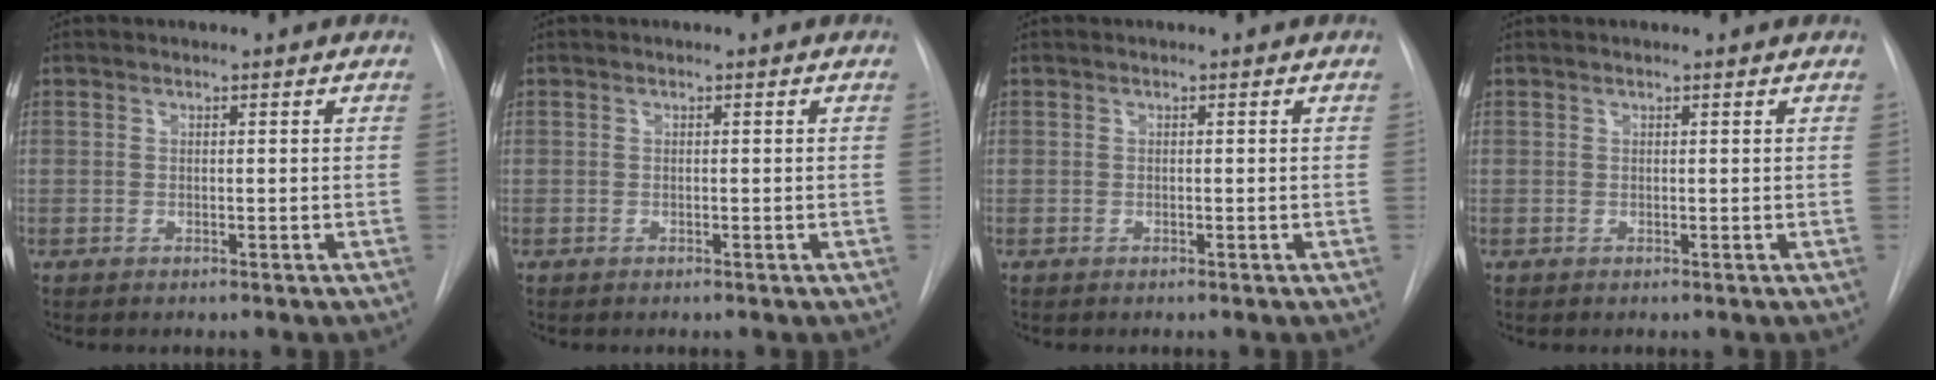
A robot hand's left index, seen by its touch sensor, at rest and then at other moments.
{"total": 0.0}
{"total": 0.0}
{"total": 0.7, "force": [-0.7, -0.2, 0.0], "torque": [-0.004, 0.008, -0.011]}